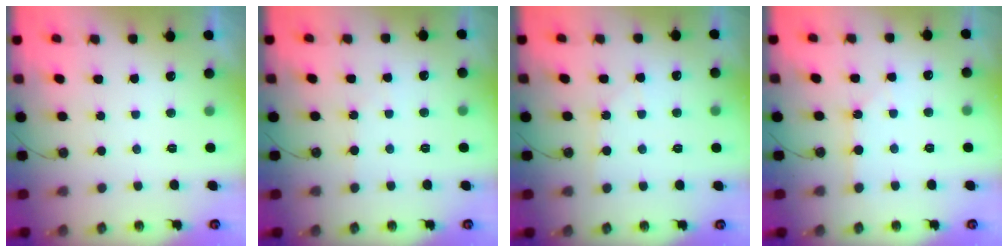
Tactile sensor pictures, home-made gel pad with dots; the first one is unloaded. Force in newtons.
{"total": 2.7, "press": 2.7, "slide": 0.4}
{"total": 4.2, "press": 4.1, "slide": 0.7}
{"total": 0.7, "press": 0.7, "slide": 0.1}